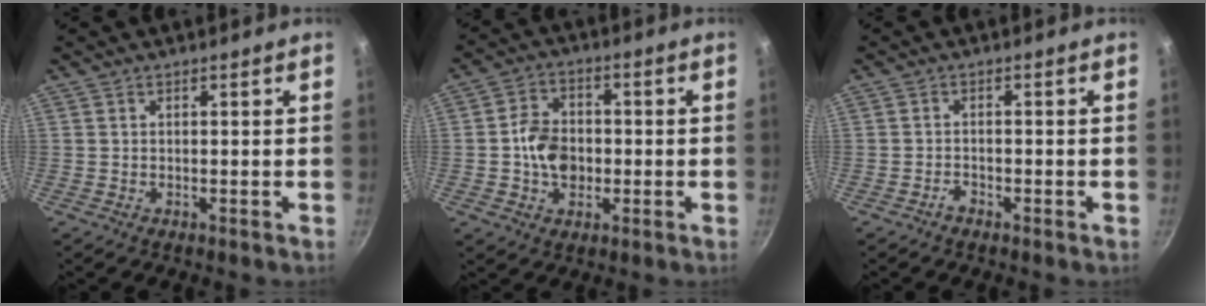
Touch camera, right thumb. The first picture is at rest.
{"total": 8.4, "force": [-1.0, 6.5, 5.2], "torque": [-0.067, 0.015, -0.023]}
{"total": 1.4, "force": [-1.2, 0.5, 0.5], "torque": [-0.009, 0.013, -0.023]}